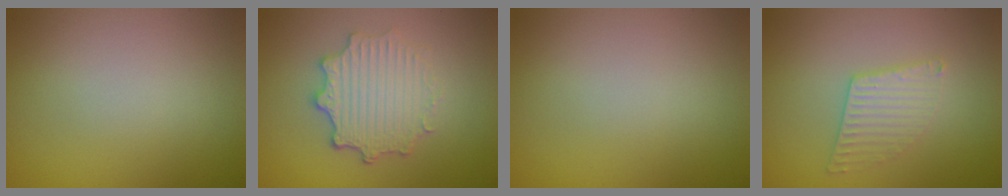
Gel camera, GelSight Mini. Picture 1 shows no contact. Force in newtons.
{"total": 4.4, "press": 3.7, "slide": 2.5}
{"total": 0.0}
{"total": 2.5, "press": 2.5, "slide": 0.2}